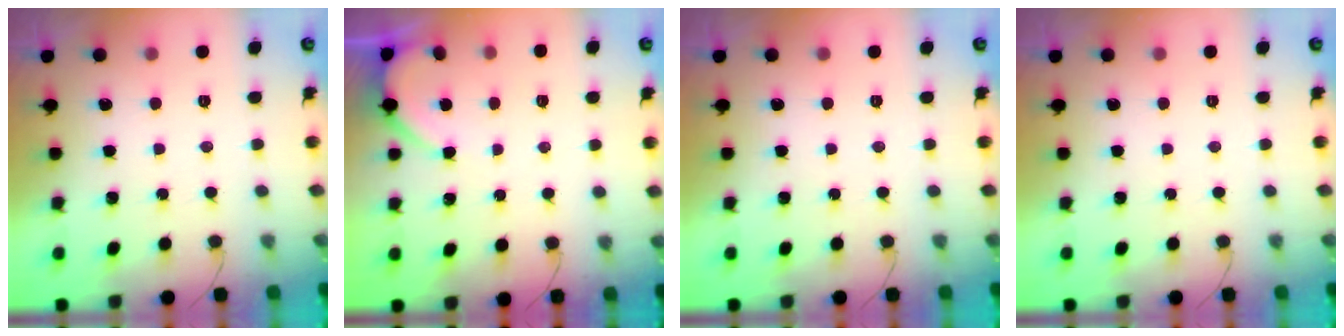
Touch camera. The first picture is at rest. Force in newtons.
{"total": 3.1, "press": 3.1, "slide": 0.2}
{"total": 0.0}
{"total": 0.0}